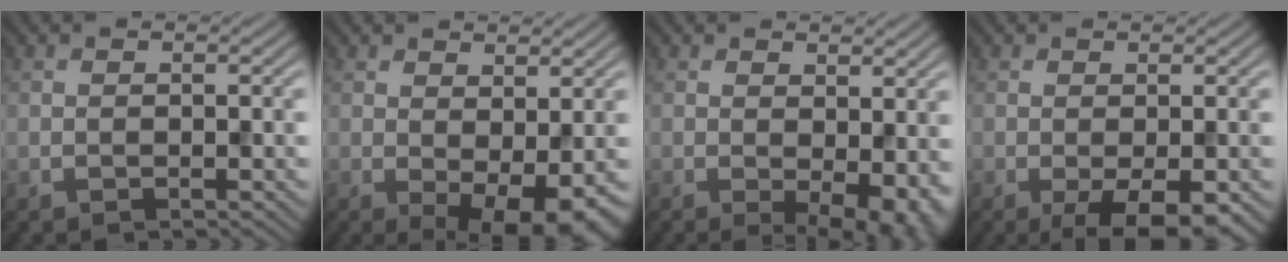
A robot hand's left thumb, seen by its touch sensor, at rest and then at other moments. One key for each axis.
{"total": 6.0, "fx": -0.4, "fy": 2.6, "fz": 5.4, "tx": -0.083, "ty": -0.010, "tz": 0.005}
{"total": 5.4, "fx": -0.3, "fy": 2.4, "fz": 4.9, "tx": -0.068, "ty": -0.011, "tz": 0.006}
{"total": 5.2, "fx": -2.0, "fy": 1.5, "fz": 4.5, "tx": -0.071, "ty": -0.004, "tz": -0.027}